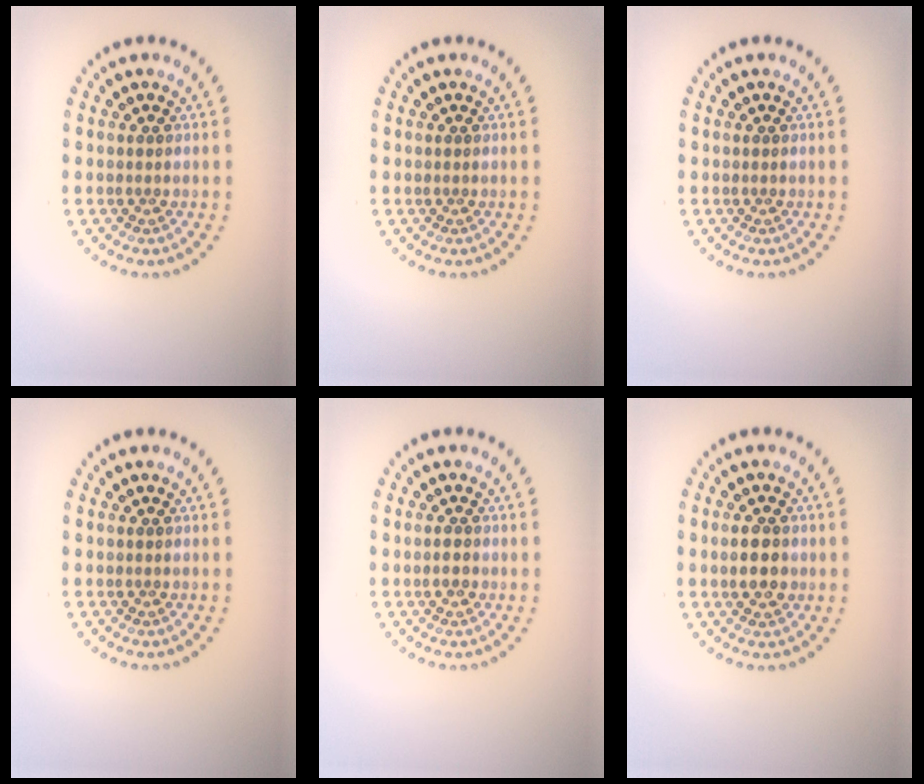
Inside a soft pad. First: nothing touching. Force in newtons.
{"total": 0.0}
{"total": 0.0}
{"total": 0.0}
{"total": 1.0, "press": 1.0, "slide": 0.3}
{"total": 2.3, "press": 2.3, "slide": 0.2}